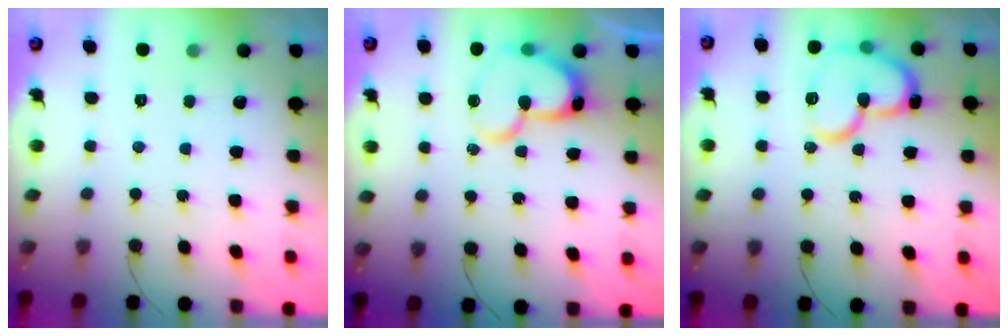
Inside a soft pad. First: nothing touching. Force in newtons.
{"total": 15.0, "press": 14.9, "slide": 1.6}
{"total": 17.3, "press": 17.3, "slide": 1.5}